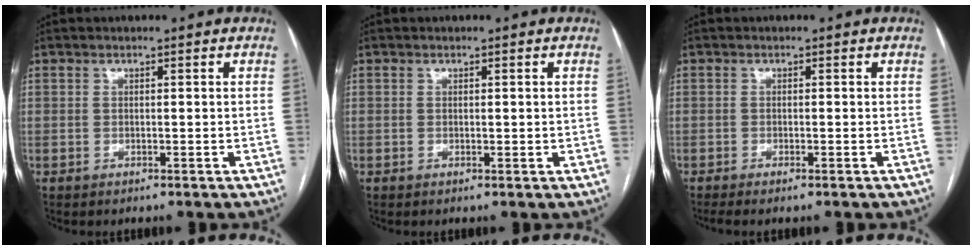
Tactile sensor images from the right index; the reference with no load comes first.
{"total": 0.7, "force": [0.2, 0.5, 0.5], "torque": [-0.006, -0.002, 0.005]}
{"total": 1.4, "force": [-0.5, 0.2, 1.3], "torque": [-0.025, -0.003, -0.010]}